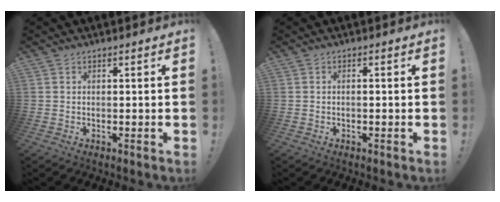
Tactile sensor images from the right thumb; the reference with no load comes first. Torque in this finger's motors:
{"motor_torque": [0.28, 0.13, 0.12, -0.06, 0.02]}